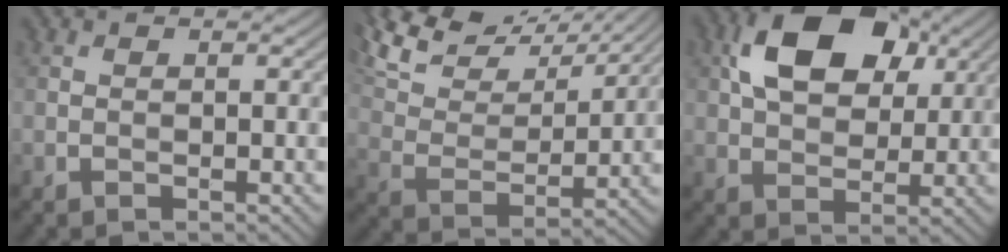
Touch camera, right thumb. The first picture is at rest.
{"total": 14.9, "force": [12.0, 4.7, 7.5], "torque": [-0.195, 0.019, 0.181]}
{"total": 12.4, "force": [4.6, 7.7, 8.5], "torque": [-0.167, 0.019, 0.078]}